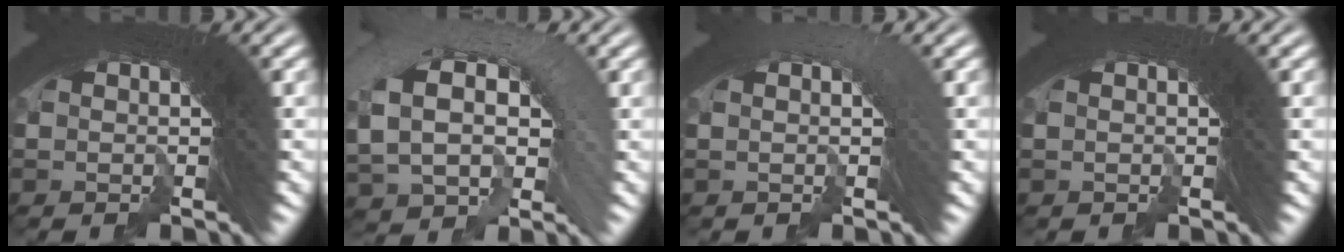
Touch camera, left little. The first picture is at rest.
{"total": 5.8, "force": [-2.9, 4.9, 1.0], "torque": [-0.046, -0.014, -0.043]}
{"total": 2.5, "force": [-1.9, -0.5, -1.5], "torque": [0.022, -0.006, -0.026]}
{"total": 0.8, "force": [-0.3, -0.4, -0.6], "torque": [0.004, -0.003, -0.003]}